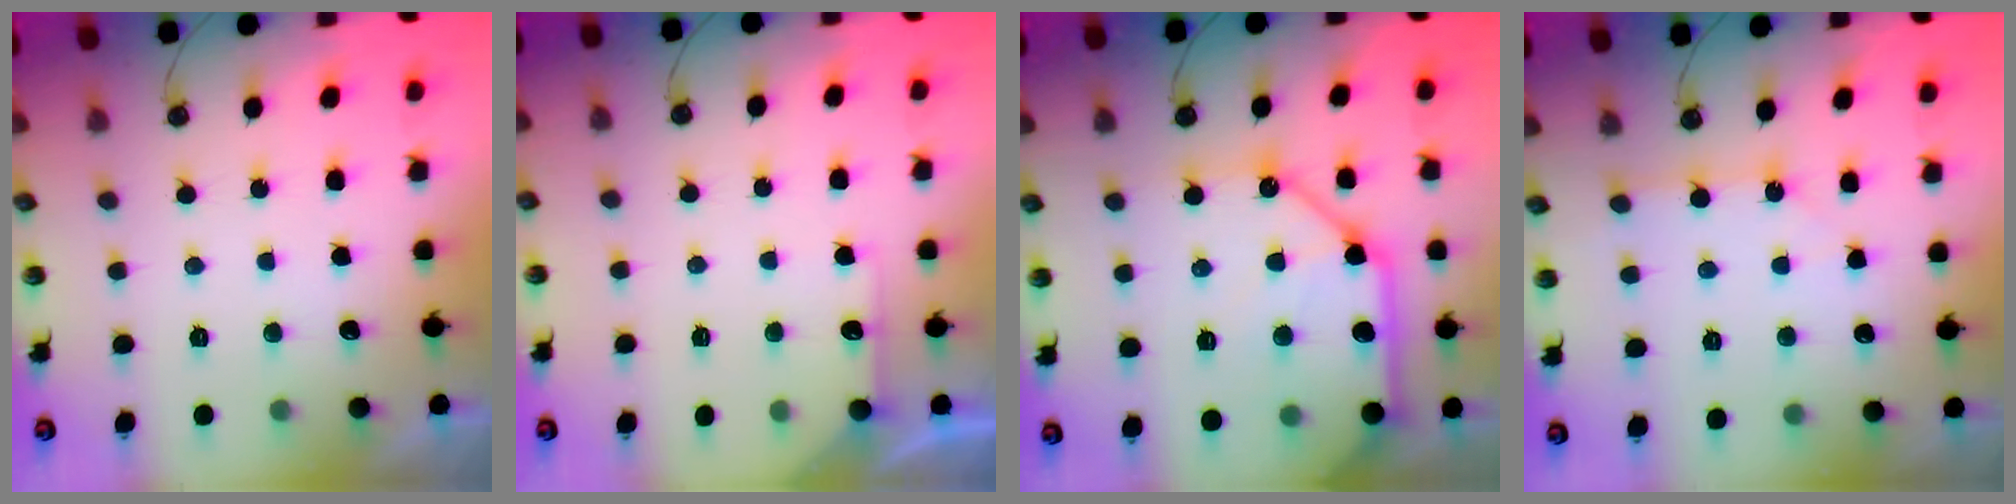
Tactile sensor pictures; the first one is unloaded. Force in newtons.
{"total": 5.4, "press": 5.4, "slide": 0.6}
{"total": 21.5, "press": 21.3, "slide": 2.8}
{"total": 1.9, "press": 1.9, "slide": 0.0}